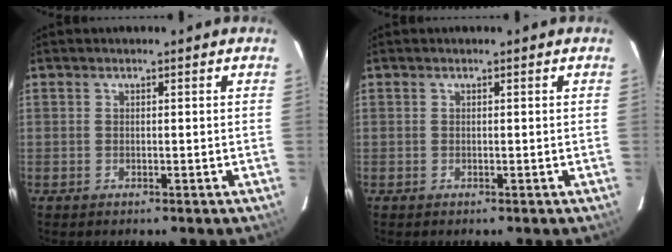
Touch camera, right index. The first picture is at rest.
{"total": 0.0}